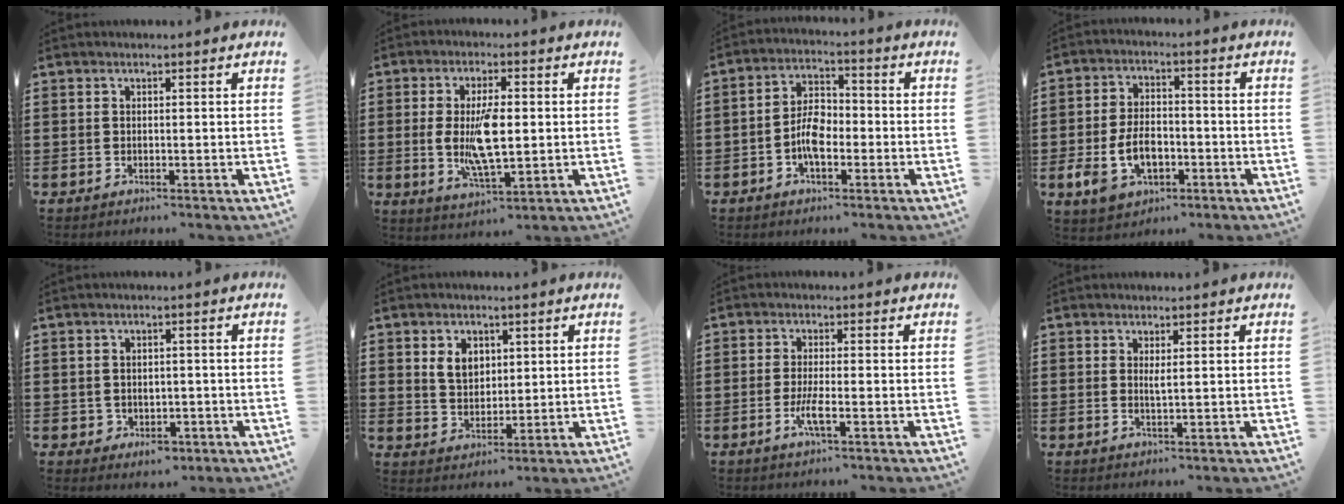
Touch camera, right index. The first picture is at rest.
{"total": 9.0, "force": [0.1, 3.5, 8.4], "torque": [-0.171, -0.005, -0.007]}
{"total": 5.7, "force": [-1.7, 2.9, 4.6], "torque": [-0.100, 0.004, -0.036]}
{"total": 7.0, "force": [-2.2, 4.3, 5.0], "torque": [-0.104, 0.002, -0.046]}
{"total": 2.0, "force": [-0.9, 1.6, 0.8], "torque": [-0.021, 0.000, -0.020]}
{"total": 4.6, "force": [1.7, 3.4, 2.5], "torque": [-0.062, 0.011, 0.030]}
{"total": 3.5, "force": [-1.4, 0.3, 3.2], "torque": [-0.067, -0.008, -0.029]}
{"total": 1.3, "force": [0.4, 0.0, 1.2], "torque": [-0.025, -0.002, 0.007]}